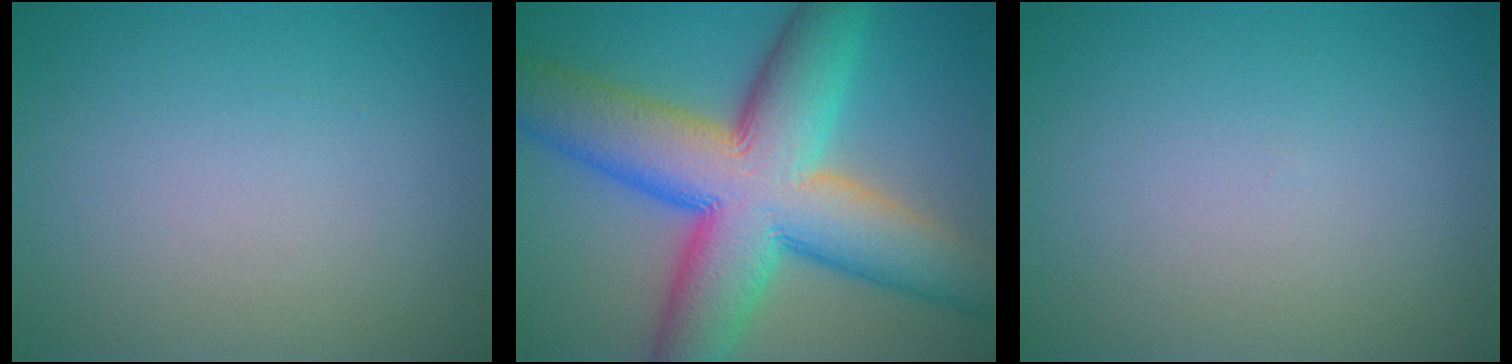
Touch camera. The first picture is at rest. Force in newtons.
{"total": 15.3, "press": 15.3, "slide": 0.4}
{"total": 0.0}